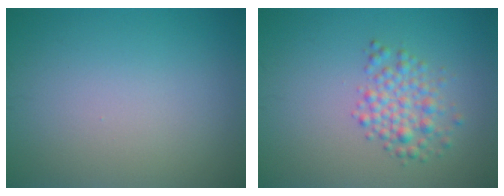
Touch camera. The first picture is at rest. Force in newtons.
{"total": 2.9, "press": 2.9, "slide": 0.1}